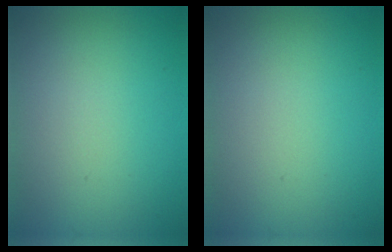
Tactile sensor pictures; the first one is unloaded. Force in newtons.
{"total": 0.0}